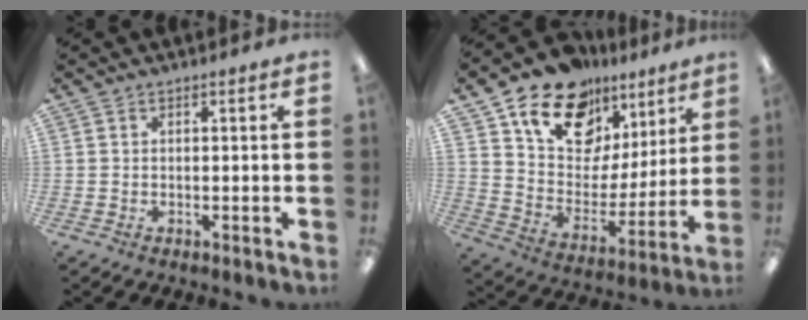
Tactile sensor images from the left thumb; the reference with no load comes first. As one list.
[{"total": 16.9, "force": [11.7, 10.3, 6.6], "torque": [-0.128, -0.073, 0.215]}]